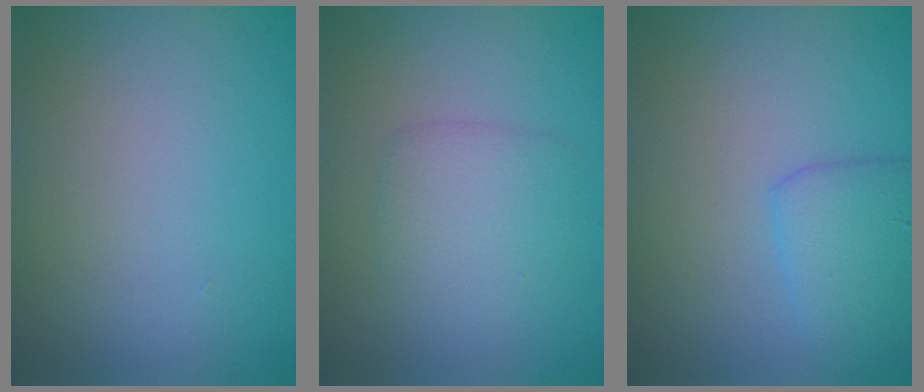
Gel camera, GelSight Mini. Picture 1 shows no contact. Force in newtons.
{"total": 2.7, "press": 2.7, "slide": 0.1}
{"total": 2.8, "press": 2.8, "slide": 0.1}